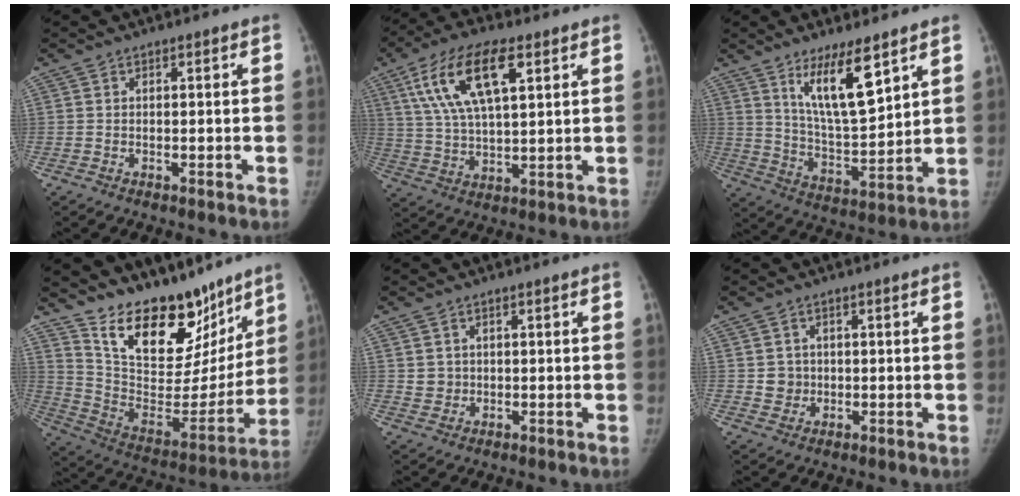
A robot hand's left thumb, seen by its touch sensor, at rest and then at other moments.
{"total": 15.5, "force": [6.6, 6.3, 12.5], "torque": [-0.229, -0.004, 0.122]}
{"total": 12.5, "force": [7.2, 3.3, 9.7], "torque": [-0.153, -0.056, 0.139]}
{"total": 24.8, "force": [17.8, 11.9, 12.4], "torque": [-0.152, -0.094, 0.295]}
{"total": 2.5, "force": [0.5, 2.4, 0.6], "torque": [0.000, -0.002, 0.014]}
{"total": 3.2, "force": [0.2, 3.0, 0.8], "torque": [0.004, 0.003, 0.007]}